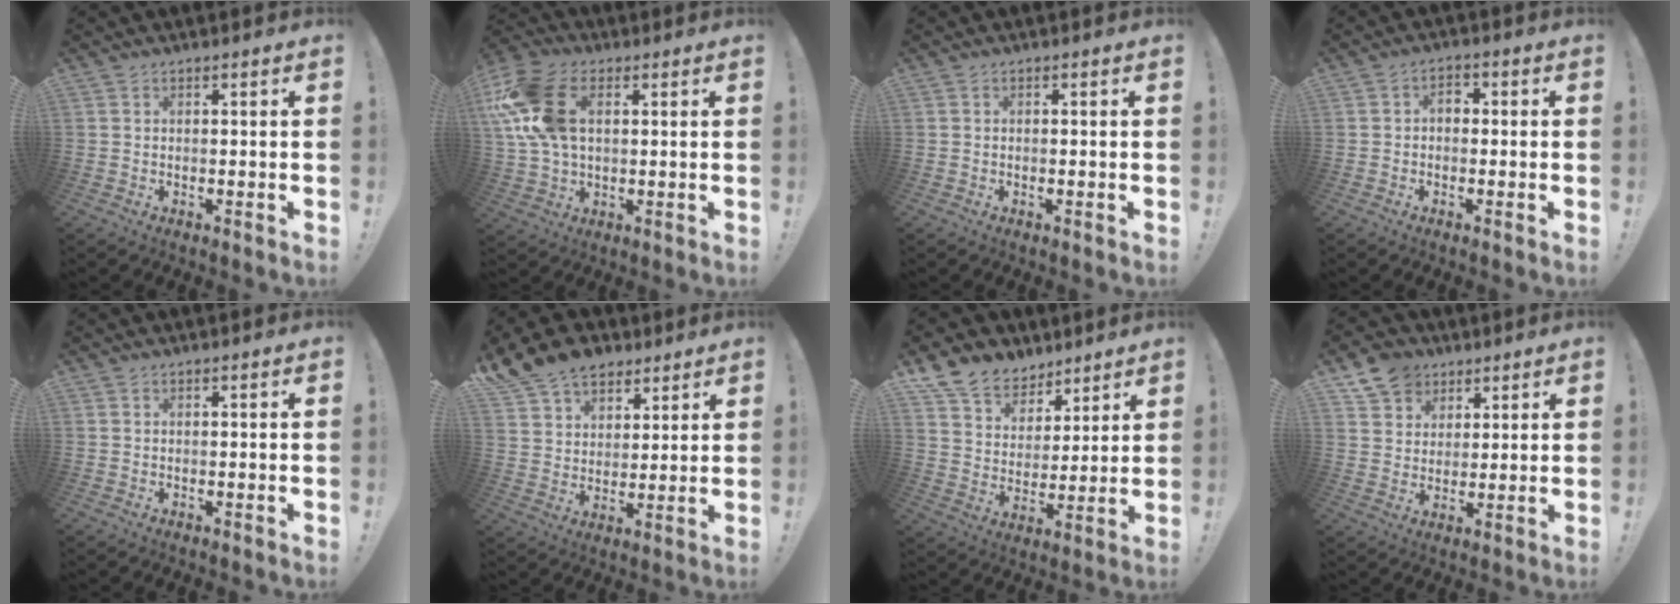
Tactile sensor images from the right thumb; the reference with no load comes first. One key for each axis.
{"total": 18.0, "fx": 4.7, "fy": 11.7, "fz": 12.9, "tx": -0.262, "ty": 0.000, "tz": 0.091}
{"total": 0.0}
{"total": 3.1, "fx": -0.5, "fy": 2.1, "fz": 2.2, "tx": -0.040, "ty": 0.008, "tz": -0.012}
{"total": 0.0}
{"total": 13.1, "fx": 9.2, "fy": 8.7, "fz": 3.5, "tx": -0.074, "ty": -0.053, "tz": 0.182}
{"total": 12.2, "fx": 9.1, "fy": 7.8, "fz": 2.7, "tx": -0.058, "ty": -0.065, "tz": 0.177}
{"total": 9.7, "fx": 6.0, "fy": 7.2, "fz": 2.3, "tx": -0.041, "ty": -0.034, "tz": 0.121}